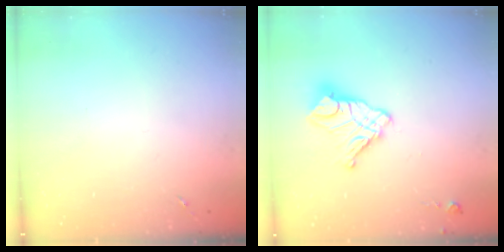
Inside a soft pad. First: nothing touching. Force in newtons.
{"total": 13.5, "press": 13.4, "slide": 1.3}